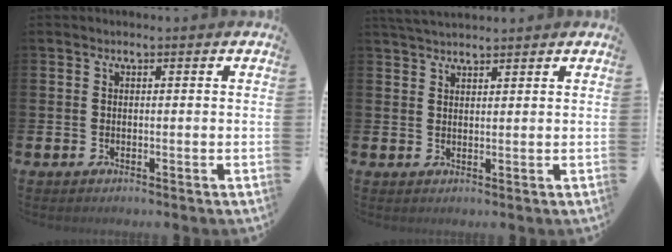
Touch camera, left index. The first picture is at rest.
{"total": 2.8, "force": [2.7, 0.5, 0.7], "torque": [-0.021, -0.006, 0.051]}